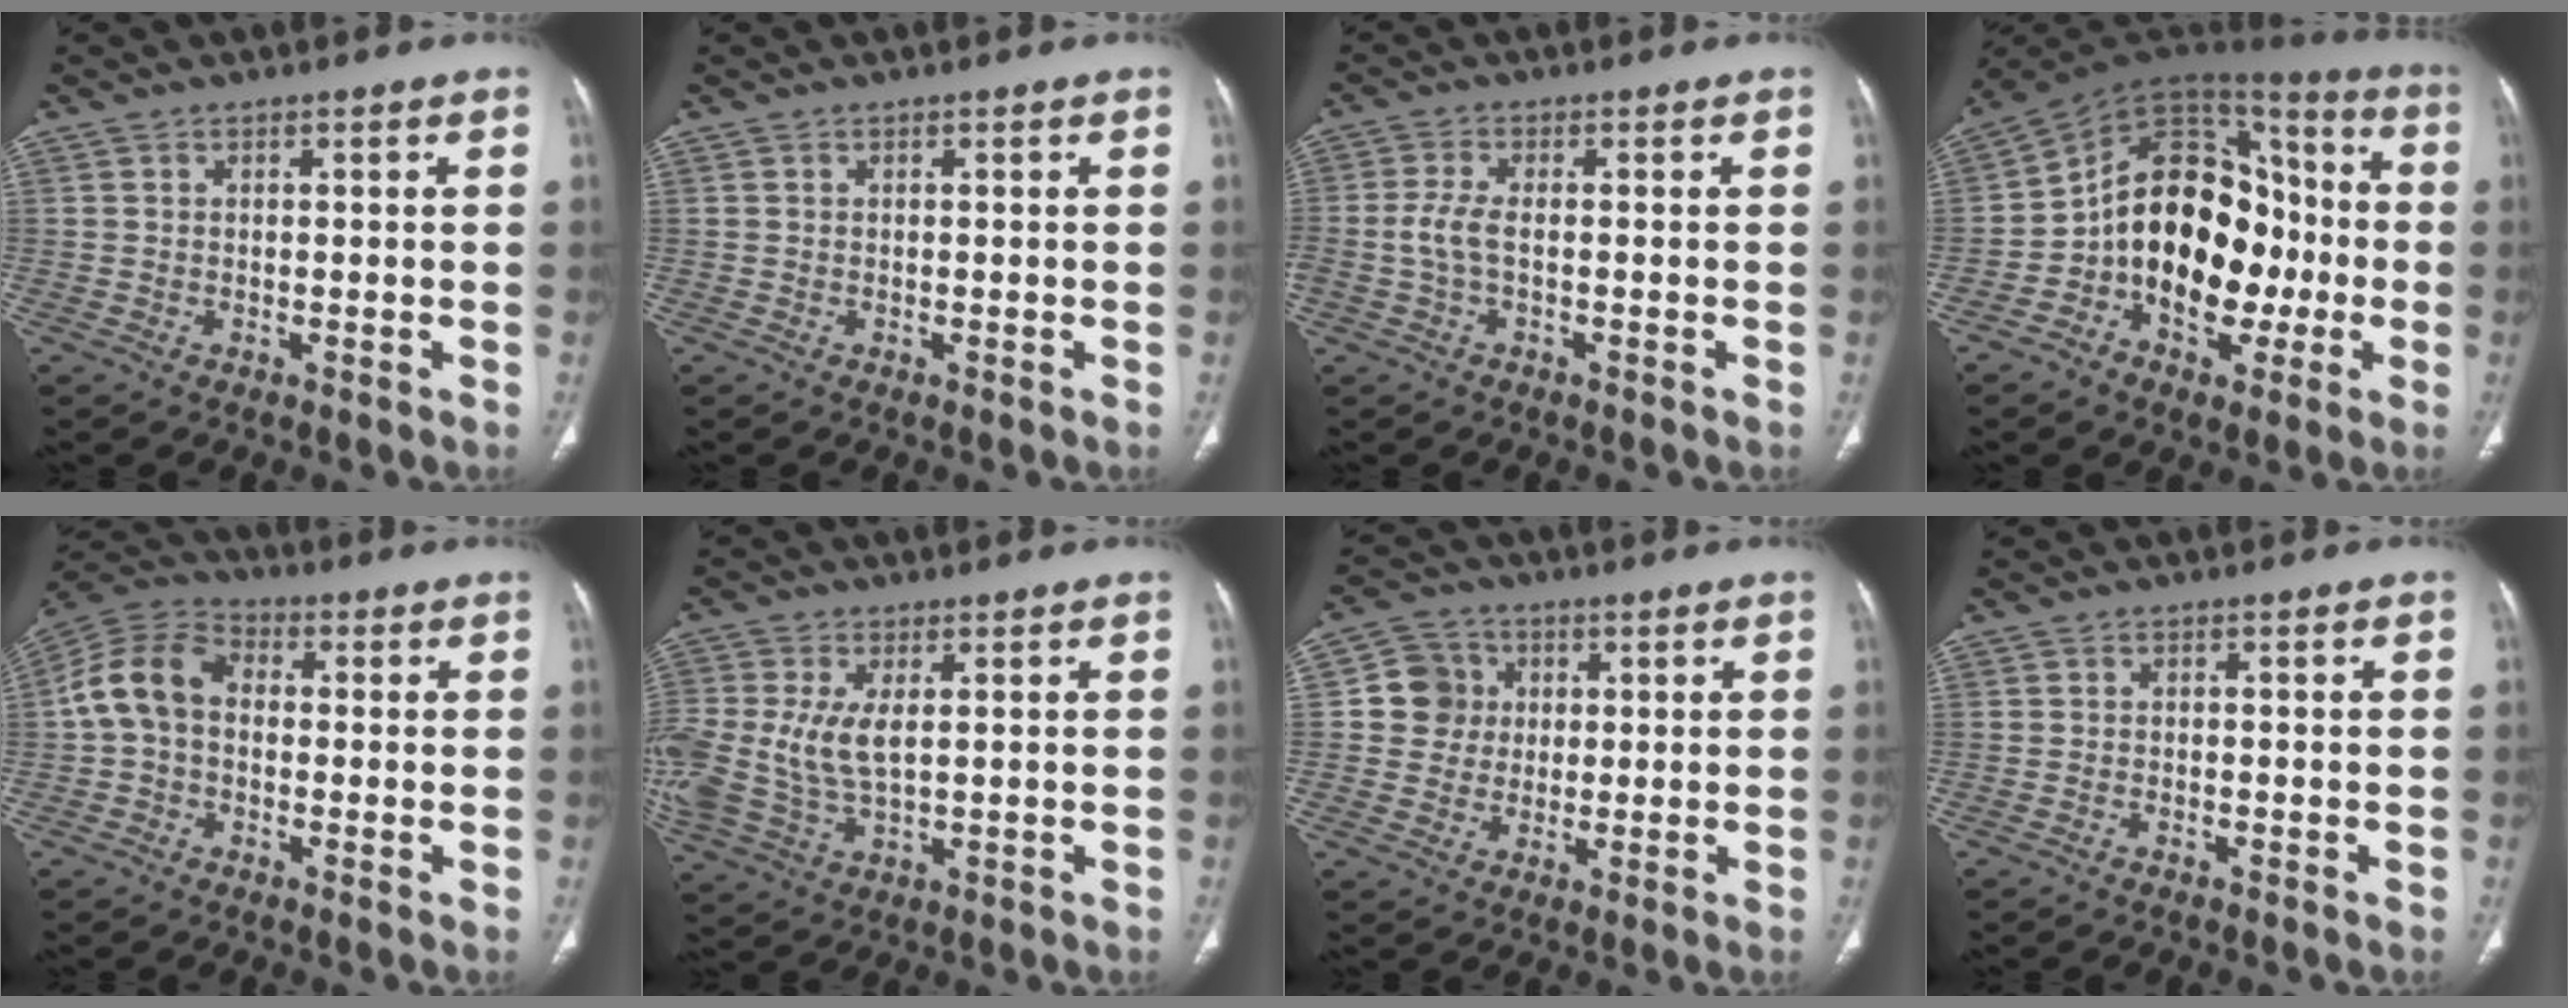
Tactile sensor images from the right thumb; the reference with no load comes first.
{"total": 0.0}
{"total": 3.9, "force": [-0.5, 1.6, 3.5], "torque": [-0.096, 0.002, -0.016]}
{"total": 21.2, "force": [-3.9, 14.1, 15.3], "torque": [-0.202, 0.057, -0.060]}
{"total": 10.3, "force": [-0.2, 7.5, 7.1], "torque": [-0.131, 0.030, -0.017]}
{"total": 12.2, "force": [1.0, 6.8, 10.1], "torque": [-0.245, -0.008, 0.028]}
{"total": 7.1, "force": [0.9, 6.8, 1.7], "torque": [0.004, 0.006, 0.008]}
{"total": 0.7, "force": [-0.6, 0.3, 0.3], "torque": [-0.010, 0.007, -0.011]}